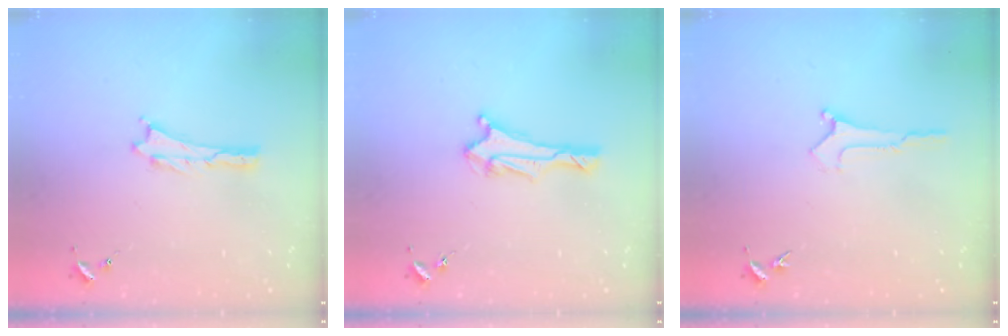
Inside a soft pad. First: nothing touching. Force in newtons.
{"total": 2.9, "press": 2.8, "slide": 0.7}
{"total": 0.0}